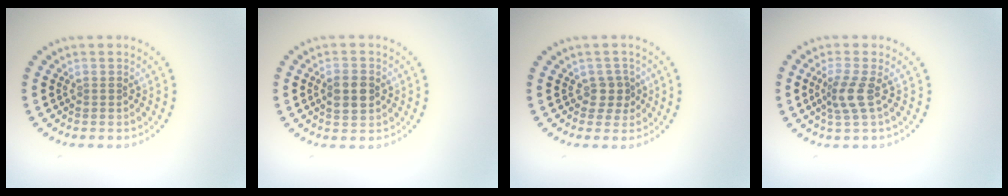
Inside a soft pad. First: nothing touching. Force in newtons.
{"total": 2.9, "press": 2.9, "slide": 0.1}
{"total": 1.8, "press": 1.4, "slide": 1.0}
{"total": 2.4, "press": 1.8, "slide": 1.6}